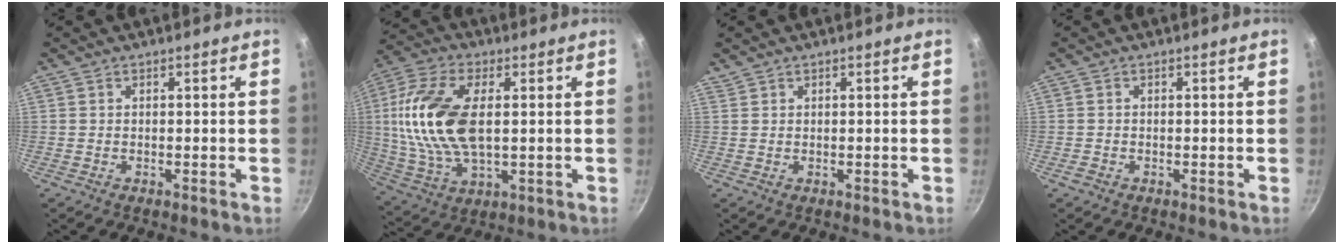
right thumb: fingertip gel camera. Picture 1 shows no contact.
{"total": 18.5, "force": [2.2, 9.7, 15.6], "torque": [-0.309, 0.003, 0.039]}
{"total": 0.6, "force": [0.6, 0.2, 0.1], "torque": [0.000, 0.001, 0.014]}
{"total": 1.1, "force": [-0.6, 0.9, 0.4], "torque": [-0.006, 0.002, -0.011]}